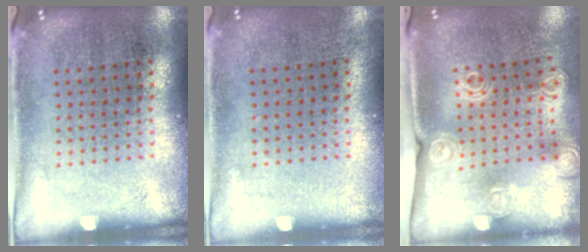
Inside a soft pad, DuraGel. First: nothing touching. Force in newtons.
{"total": 0.0}
{"total": 1.5, "press": 1.4, "slide": 0.6}